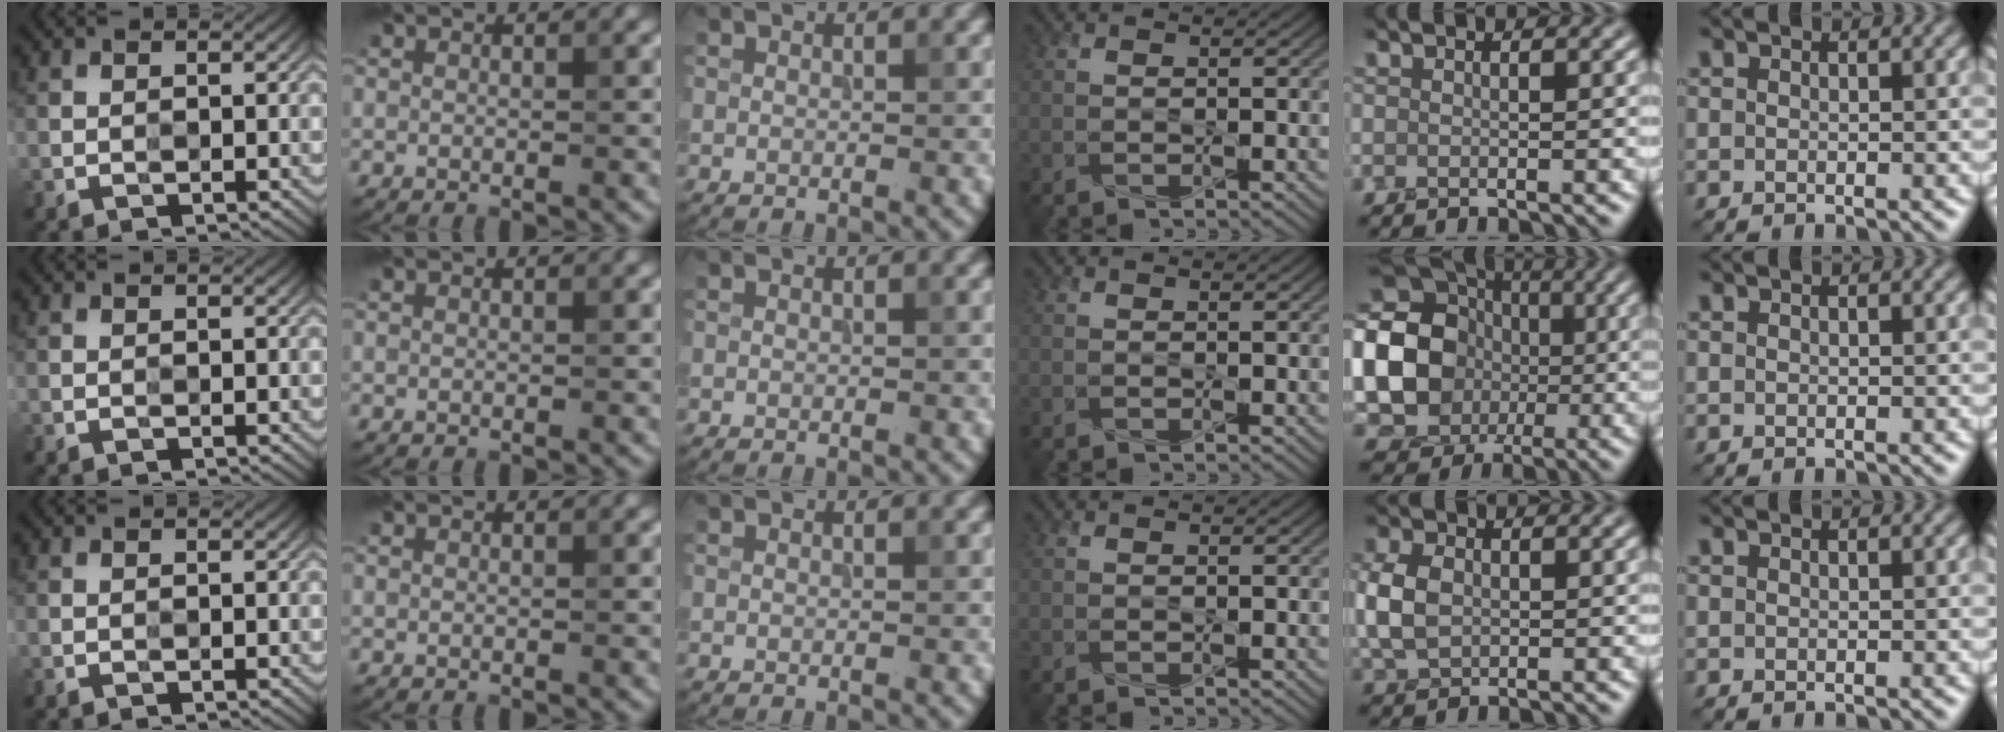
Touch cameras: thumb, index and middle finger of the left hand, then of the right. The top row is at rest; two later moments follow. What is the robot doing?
{"motion": "press", "object": "toy piano key"}